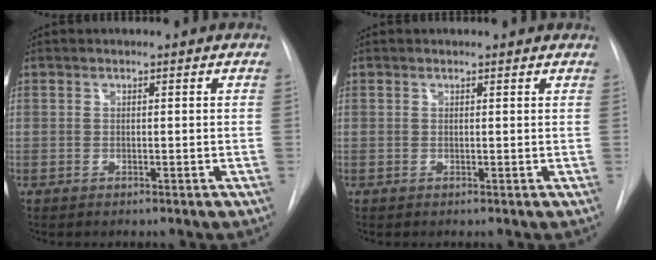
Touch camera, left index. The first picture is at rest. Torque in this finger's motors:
{"motor_torque": [0.20, -0.26, -0.49, 0.00]}